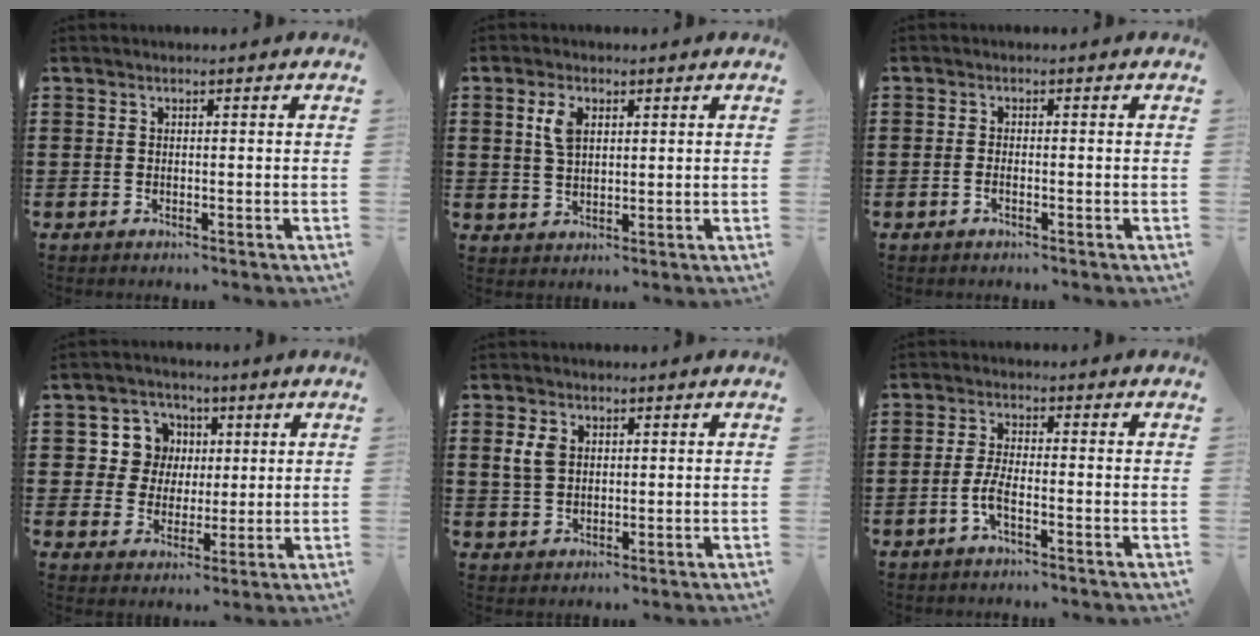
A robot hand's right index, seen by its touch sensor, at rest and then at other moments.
{"total": 3.8, "force": [1.5, 2.1, 2.9], "torque": [-0.065, 0.009, 0.026]}
{"total": 0.8, "force": [-0.5, -0.1, 0.7], "torque": [-0.016, -0.009, -0.007]}
{"total": 7.1, "force": [1.9, 6.7, 1.7], "torque": [-0.061, 0.016, 0.034]}
{"total": 3.5, "force": [1.3, 2.5, 2.2], "torque": [-0.058, 0.006, 0.022]}
{"total": 3.6, "force": [-1.5, 0.6, 3.2], "torque": [-0.079, -0.010, -0.033]}